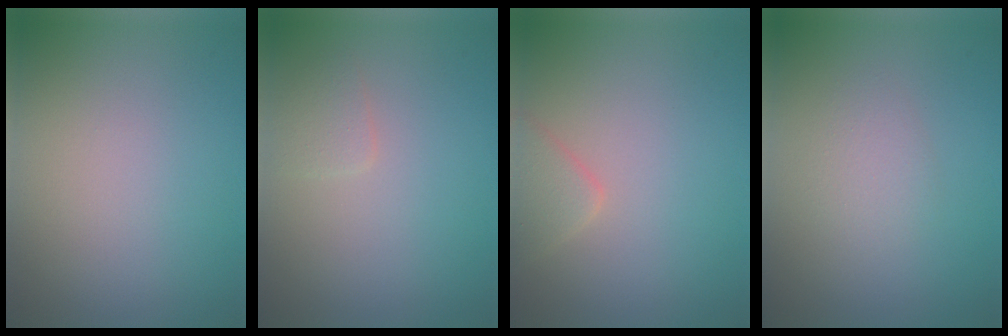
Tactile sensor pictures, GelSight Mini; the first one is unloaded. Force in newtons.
{"total": 1.2, "press": 1.2, "slide": 0.0}
{"total": 2.0, "press": 2.0, "slide": 0.1}
{"total": 1.6, "press": 1.6, "slide": 0.1}